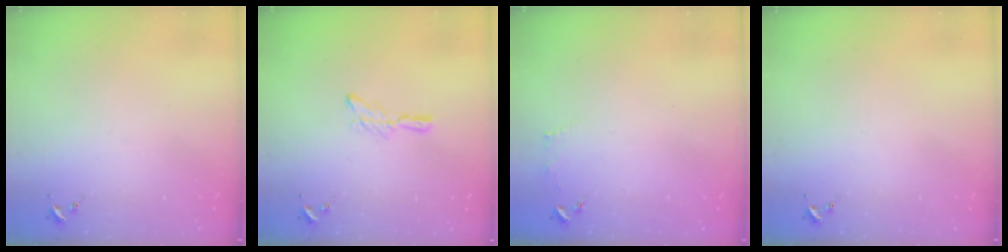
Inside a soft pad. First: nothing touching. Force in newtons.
{"total": 5.5, "press": 5.5, "slide": 0.5}
{"total": 2.4, "press": 2.4, "slide": 0.3}
{"total": 0.0}